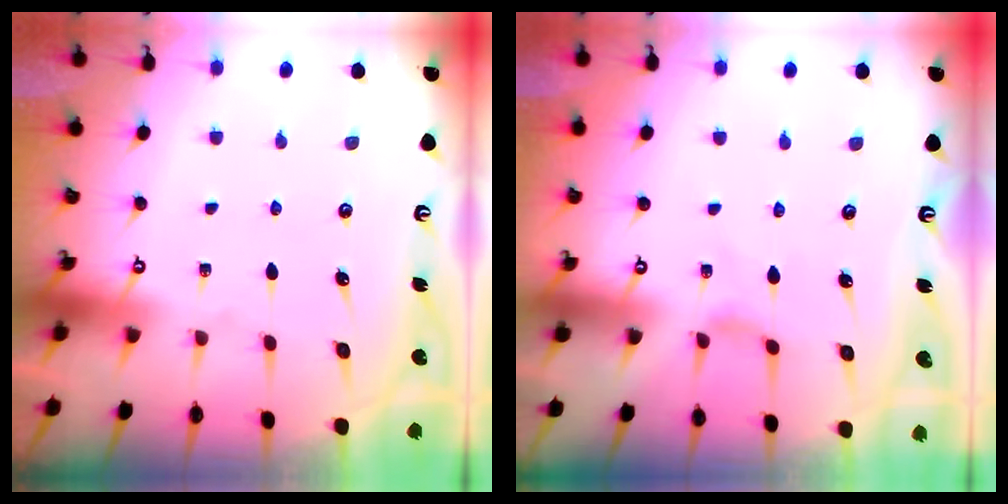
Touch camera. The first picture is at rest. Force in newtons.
{"total": 0.7, "press": 0.6, "slide": 0.3}